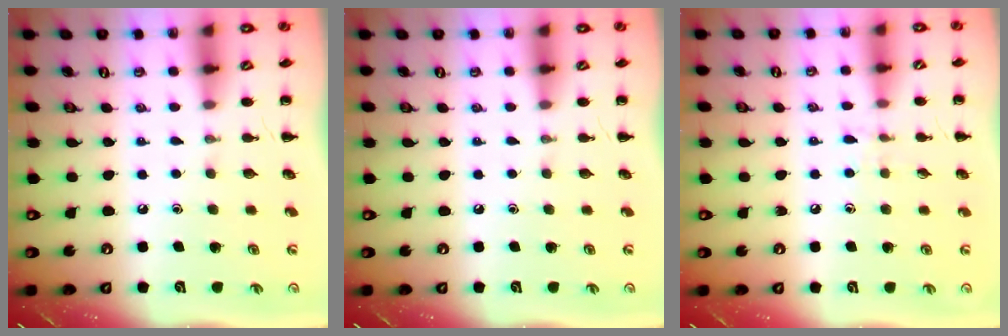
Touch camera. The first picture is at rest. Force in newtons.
{"total": 0.0}
{"total": 6.4, "press": 6.0, "slide": 2.3}